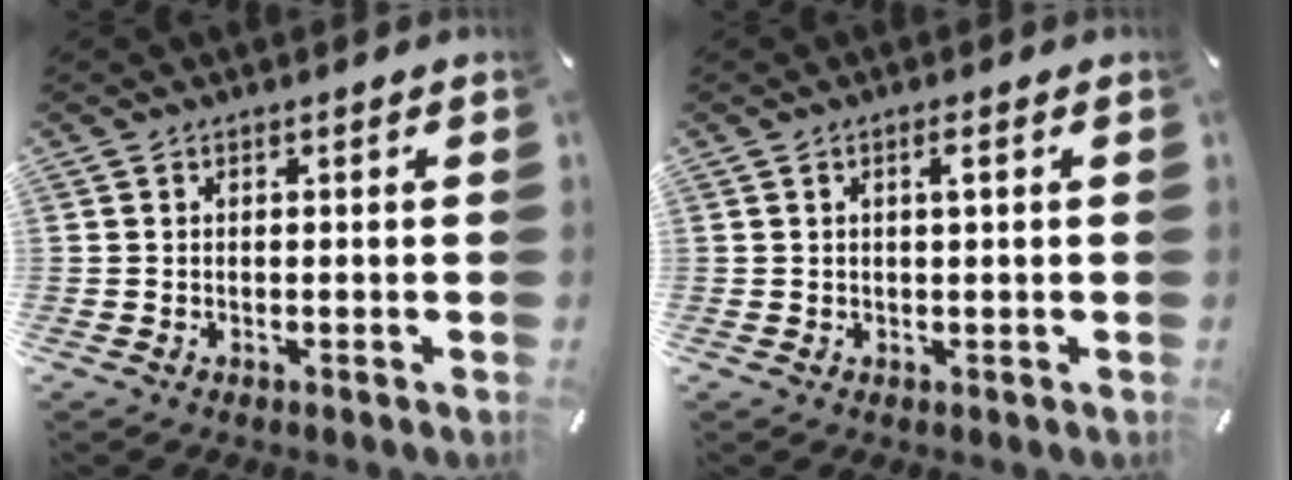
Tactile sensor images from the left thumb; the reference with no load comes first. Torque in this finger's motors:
{"motor_torque": [-0.10, -0.28, 0.16, 0.16, 0.00]}